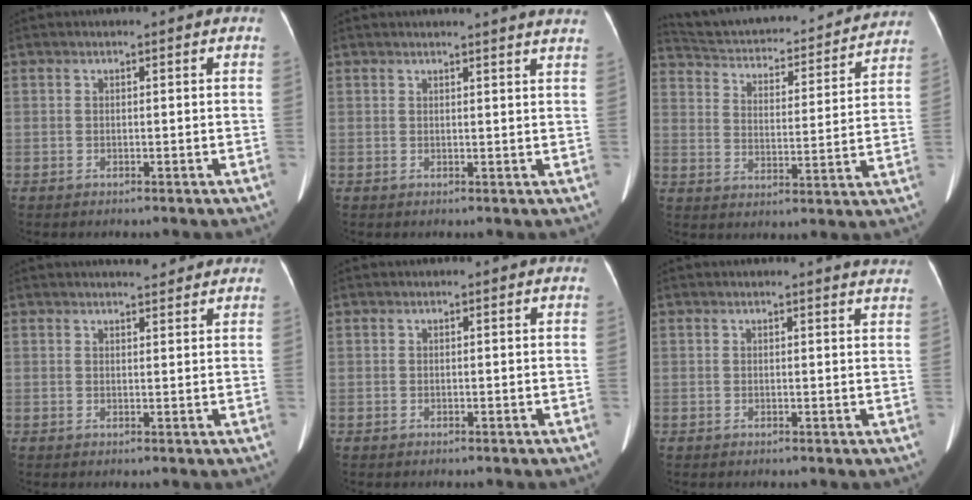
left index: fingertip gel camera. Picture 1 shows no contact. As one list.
[{"total": 7.9, "force": [7.4, -0.6, 2.6], "torque": [-0.028, -0.009, 0.062]}, {"total": 23.2, "force": [21.3, 5.0, 7.5], "torque": [-0.129, -0.007, 0.288]}, {"total": 4.3, "force": [4.0, 0.9, 1.4], "torque": [-0.020, 0.011, 0.049]}, {"total": 0.0}, {"total": 4.1, "force": [4.0, 0.2, 0.6], "torque": [-0.006, -0.016, 0.018]}]